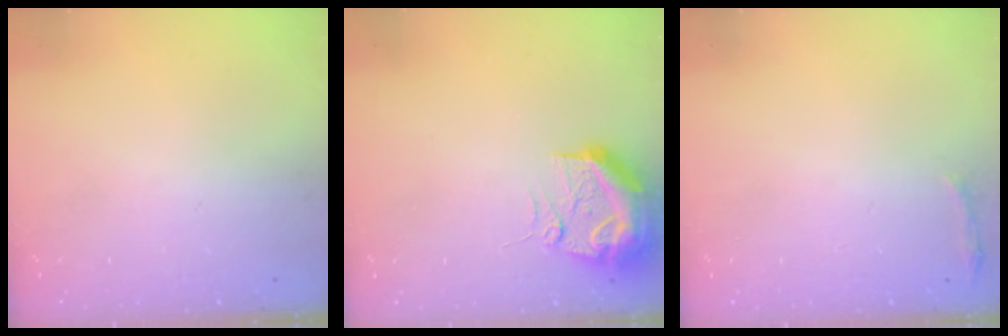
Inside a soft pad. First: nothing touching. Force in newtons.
{"total": 12.2, "press": 11.9, "slide": 2.6}
{"total": 3.0, "press": 1.9, "slide": 2.3}